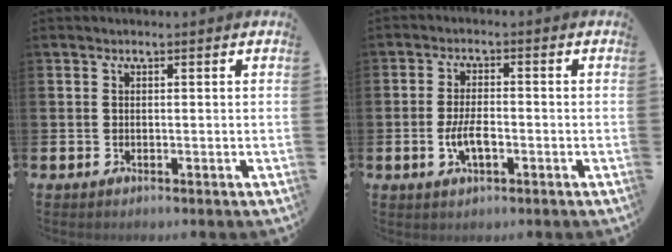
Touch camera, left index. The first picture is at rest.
{"total": 3.9, "force": [-1.0, 1.7, 3.4], "torque": [-0.064, 0.001, -0.020]}